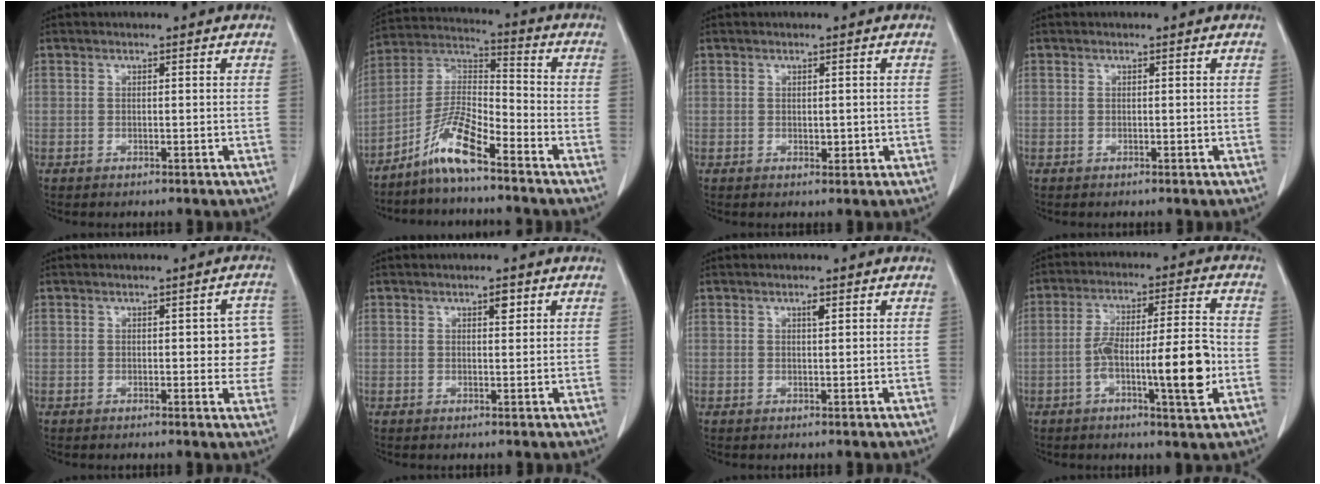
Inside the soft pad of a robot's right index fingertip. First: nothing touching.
{"total": 9.0, "force": [-6.3, 1.1, 6.3], "torque": [-0.133, 0.005, -0.129]}
{"total": 1.4, "force": [-0.1, 0.9, 1.1], "torque": [-0.013, -0.002, 0.002]}
{"total": 0.0}
{"total": 5.8, "force": [0.3, 2.3, 5.4], "torque": [-0.041, 0.013, 0.000]}
{"total": 1.5, "force": [0.8, 0.3, 1.2], "torque": [-0.020, -0.002, 0.011]}
{"total": 0.9, "force": [0.5, 0.2, 0.7], "torque": [-0.015, -0.001, 0.008]}
{"total": 13.8, "force": [-3.7, 1.6, 13.2], "torque": [-0.216, 0.014, -0.058]}